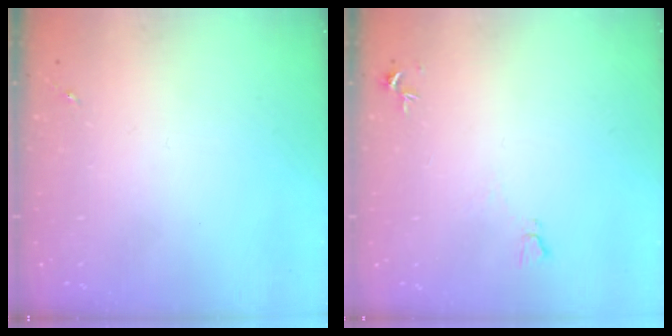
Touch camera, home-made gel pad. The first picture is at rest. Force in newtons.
{"total": 4.9, "press": 4.9, "slide": 0.6}